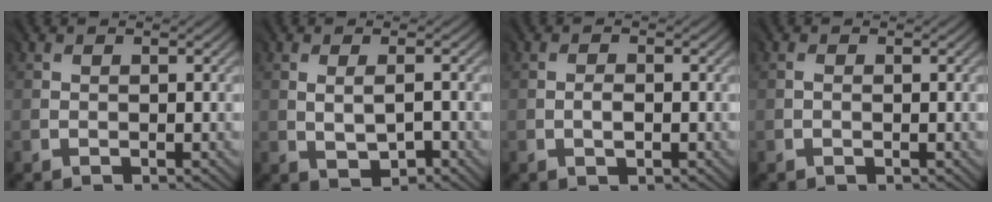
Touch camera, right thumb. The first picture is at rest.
{"total": 2.3, "force": [-0.4, 1.1, 1.9], "torque": [-0.037, -0.004, 0.000]}
{"total": 1.0, "force": [-0.6, 0.4, 0.7], "torque": [-0.012, -0.004, -0.009]}
{"total": 0.0}